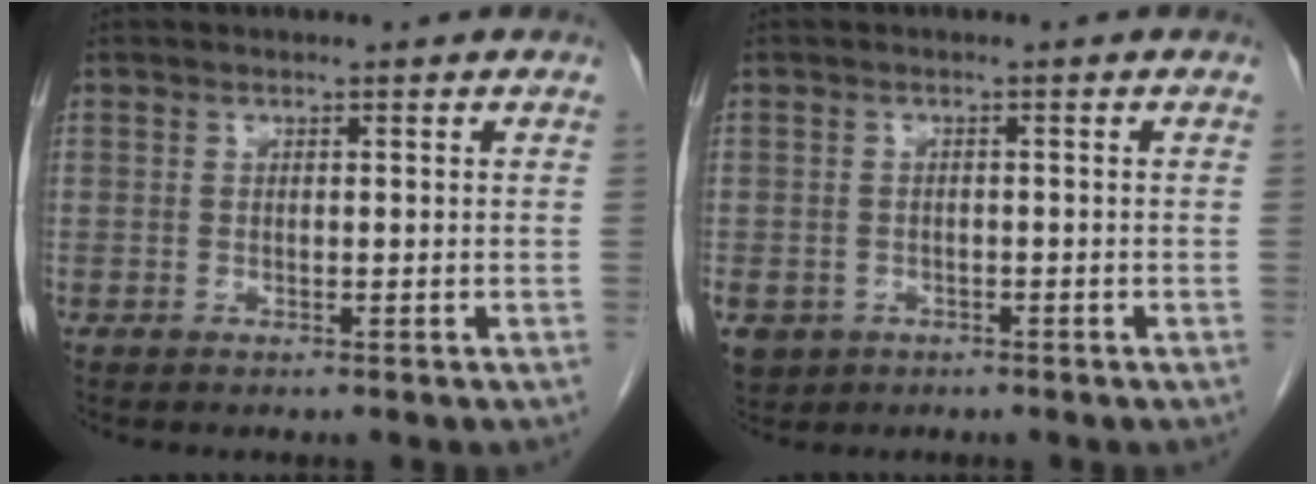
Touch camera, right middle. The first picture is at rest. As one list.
[{"total": 6.7, "force": [-3.1, 5.6, 2.2], "torque": [-0.060, -0.003, -0.043]}]